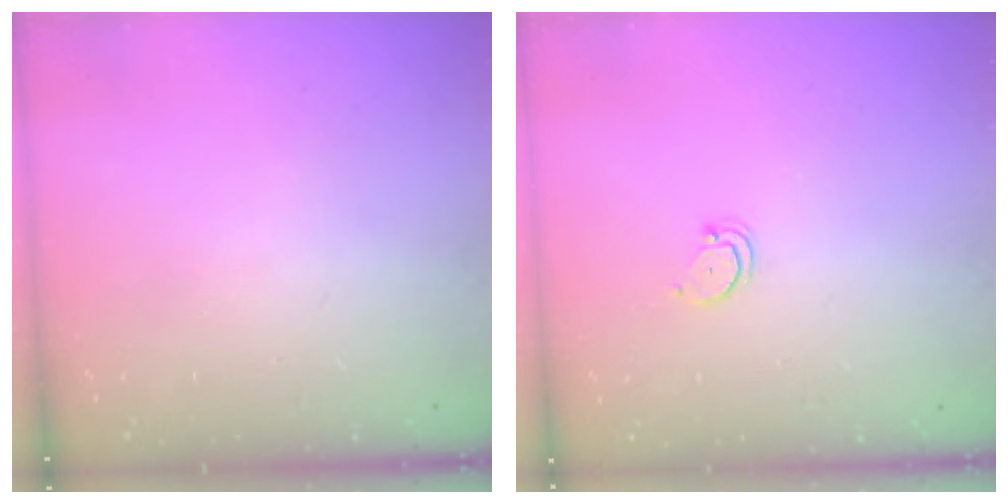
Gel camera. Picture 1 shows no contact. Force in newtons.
{"total": 2.7, "press": 2.7, "slide": 0.2}